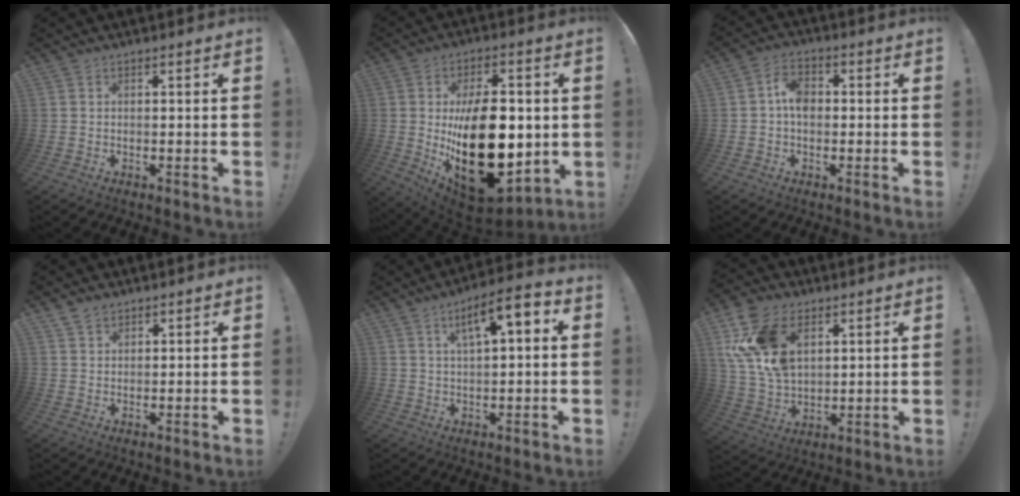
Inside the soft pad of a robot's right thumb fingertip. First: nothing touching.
{"total": 29.1, "force": [-1.9, 16.3, 24.1], "torque": [-0.411, -0.005, -0.011]}
{"total": 6.7, "force": [0.0, 4.8, 4.6], "torque": [-0.077, 0.008, 0.000]}
{"total": 3.0, "force": [2.4, 1.5, 0.8], "torque": [-0.003, -0.014, 0.043]}
{"total": 8.8, "force": [2.9, 2.5, 8.0], "torque": [-0.119, -0.012, 0.045]}
{"total": 18.1, "force": [6.8, 12.1, 11.6], "torque": [-0.238, -0.024, 0.131]}